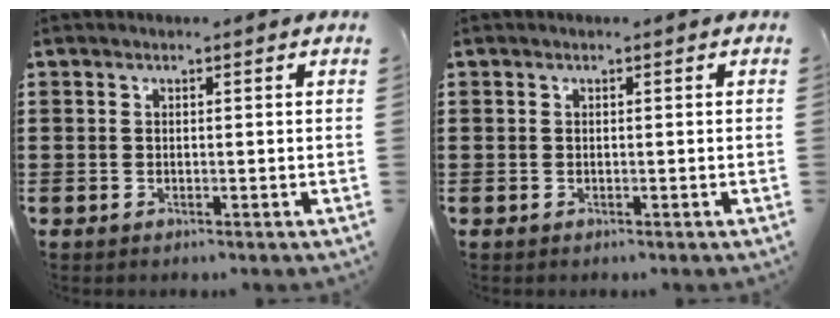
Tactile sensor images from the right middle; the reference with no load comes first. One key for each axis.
{"total": 0.0}